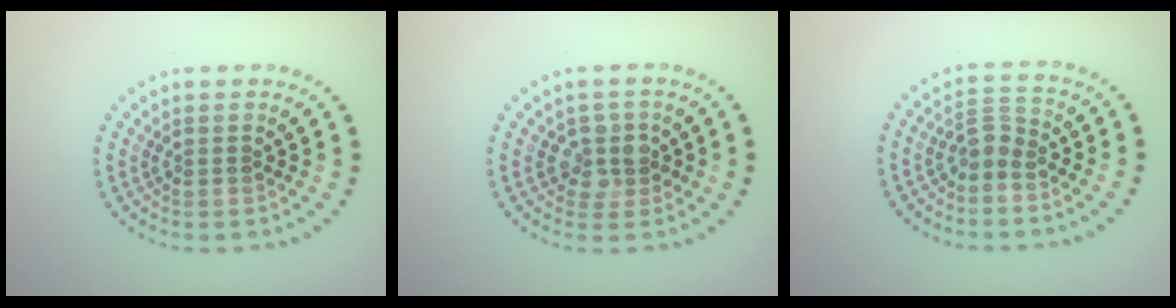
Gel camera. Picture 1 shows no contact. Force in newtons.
{"total": 2.4, "press": 2.2, "slide": 1.1}
{"total": 1.9, "press": 1.6, "slide": 1.1}